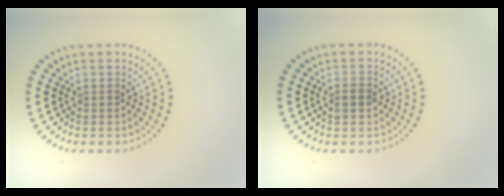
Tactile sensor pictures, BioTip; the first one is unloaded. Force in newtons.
{"total": 1.2, "press": 1.2, "slide": 0.1}